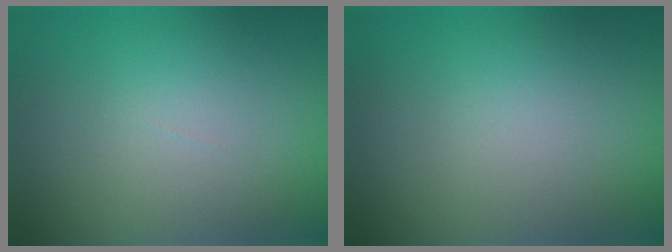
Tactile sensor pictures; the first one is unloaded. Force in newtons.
{"total": 0.0}